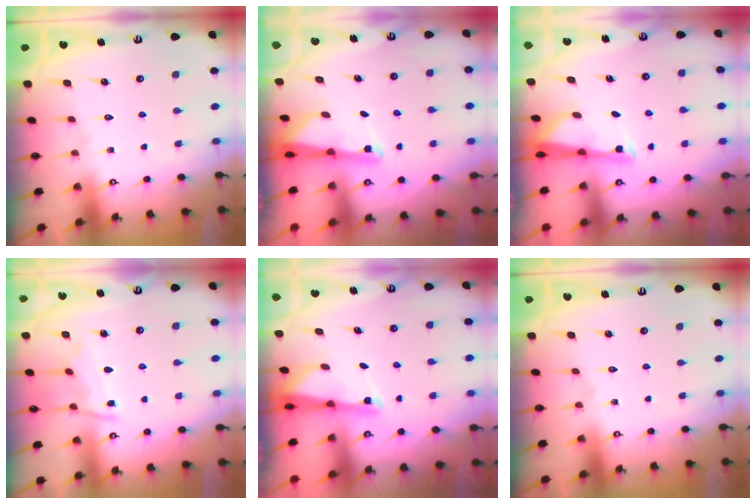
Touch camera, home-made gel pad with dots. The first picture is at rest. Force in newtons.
{"total": 1.9, "press": 1.9, "slide": 0.3}
{"total": 2.6, "press": 2.6, "slide": 0.4}
{"total": 9.0, "press": 8.9, "slide": 0.7}
{"total": 1.8, "press": 1.8, "slide": 0.4}
{"total": 0.0}